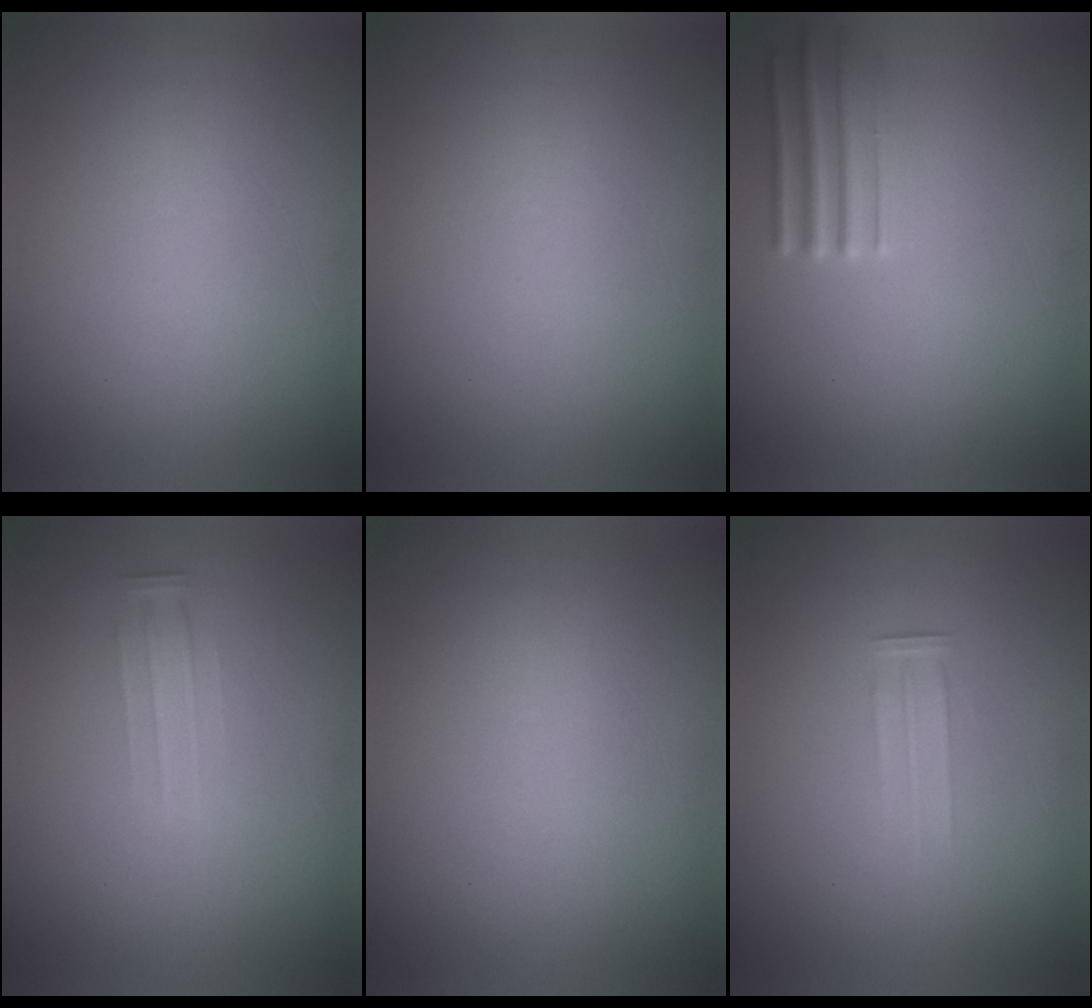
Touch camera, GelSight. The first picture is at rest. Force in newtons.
{"total": 1.1}
{"total": 2.2}
{"total": 1.2}
{"total": 0.0}
{"total": 1.3}